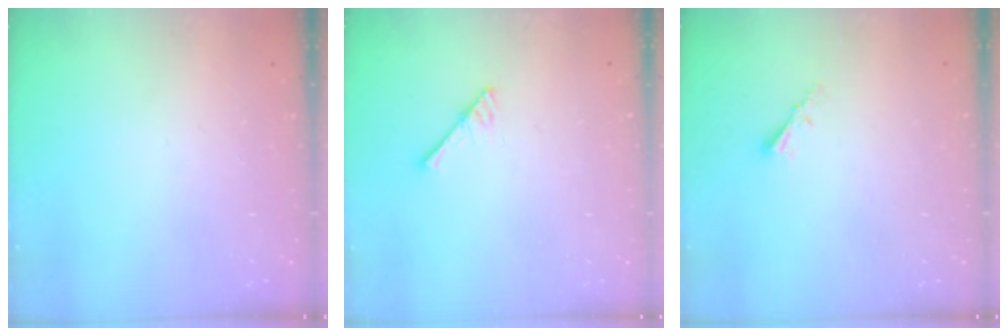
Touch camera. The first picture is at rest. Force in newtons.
{"total": 4.2, "press": 4.2, "slide": 0.4}
{"total": 2.2, "press": 2.2, "slide": 0.4}